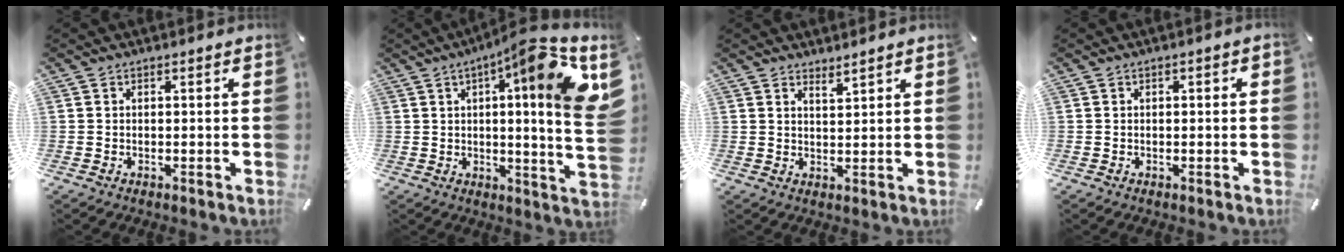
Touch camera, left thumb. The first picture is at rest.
{"total": 17.0, "force": [6.8, 1.9, 15.5], "torque": [-0.216, -0.054, 0.088]}
{"total": 2.4, "force": [2.4, 0.1, 0.2], "torque": [-0.007, -0.010, 0.045]}
{"total": 0.7, "force": [-0.2, 0.2, 0.6], "torque": [-0.011, 0.002, -0.005]}